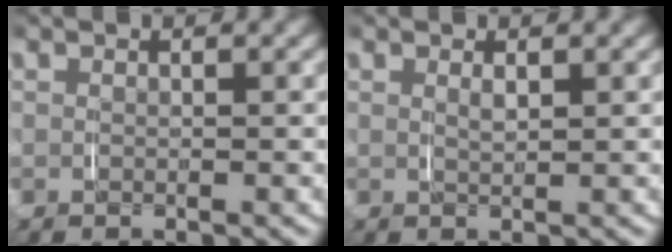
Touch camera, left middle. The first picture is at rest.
{"total": 1.0, "force": [0.6, 0.1, 0.7], "torque": [-0.014, -0.004, 0.014]}